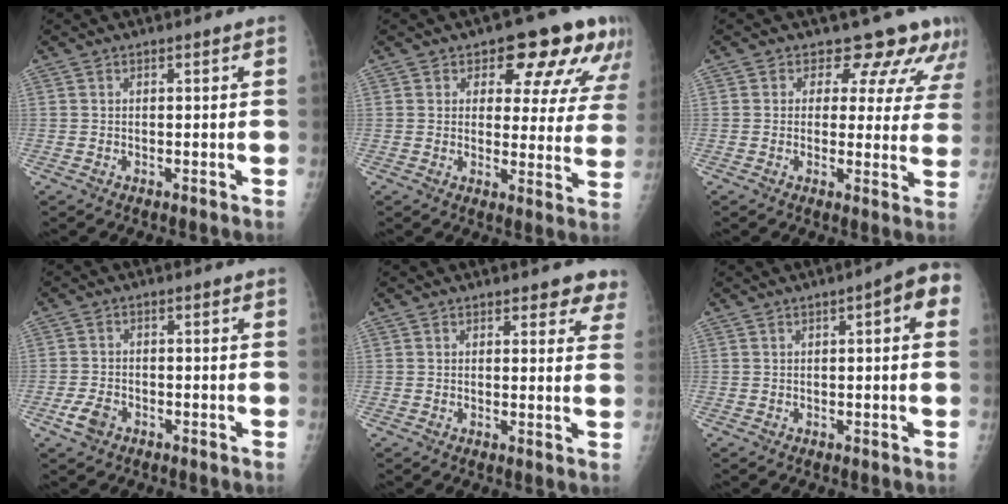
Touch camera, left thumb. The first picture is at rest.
{"total": 14.1, "force": [8.3, 7.3, 8.8], "torque": [-0.050, -0.034, 0.093]}
{"total": 10.1, "force": [8.5, 5.2, 2.0], "torque": [0.029, -0.040, 0.072]}
{"total": 3.5, "force": [-2.0, 2.3, 1.8], "torque": [-0.034, 0.008, -0.034]}
{"total": 4.9, "force": [3.9, 2.6, 1.5], "torque": [0.028, -0.020, 0.035]}
{"total": 6.4, "force": [1.9, 2.0, 5.8], "torque": [-0.063, 0.016, 0.017]}